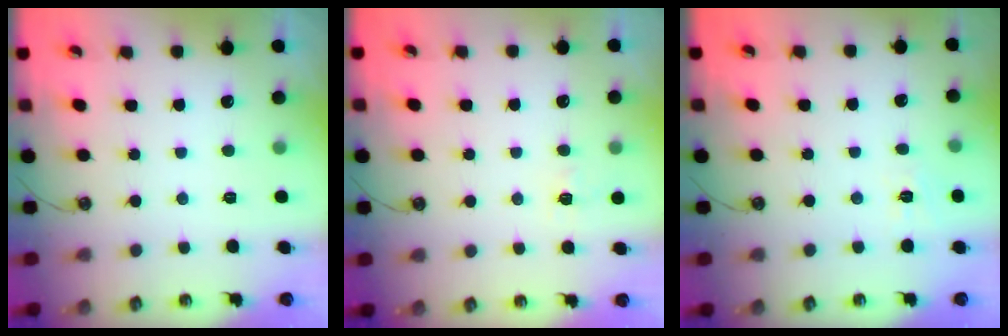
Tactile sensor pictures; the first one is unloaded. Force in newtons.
{"total": 6.2, "press": 6.1, "slide": 0.8}
{"total": 3.9, "press": 3.9, "slide": 0.6}